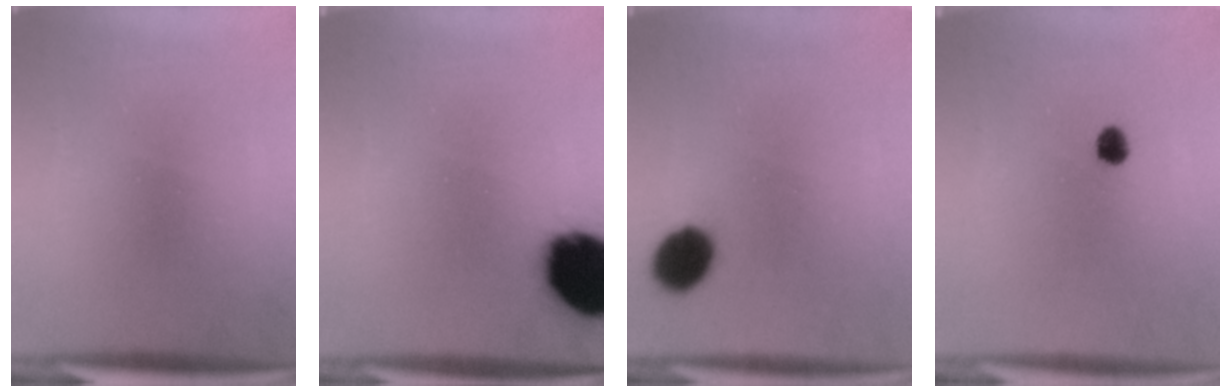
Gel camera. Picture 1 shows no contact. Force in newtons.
{"total": 19.1}
{"total": 8.5}
{"total": 2.5}